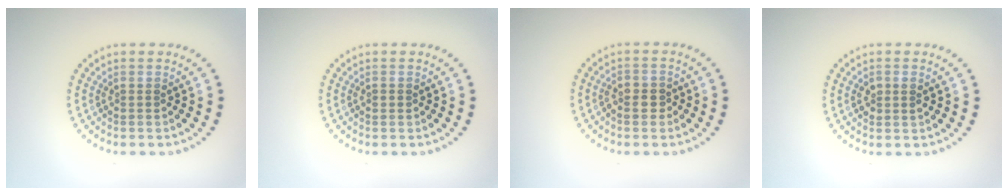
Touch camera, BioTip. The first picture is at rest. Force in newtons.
{"total": 0.8, "press": 0.8, "slide": 0.1}
{"total": 1.5, "press": 1.5, "slide": 0.5}
{"total": 1.4, "press": 1.4, "slide": 0.3}